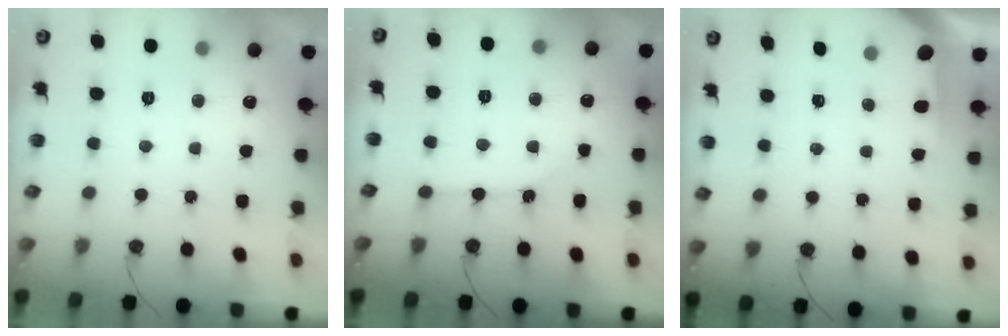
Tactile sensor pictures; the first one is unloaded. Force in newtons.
{"total": 2.8, "press": 2.8, "slide": 0.5}
{"total": 2.3, "press": 2.3, "slide": 0.3}